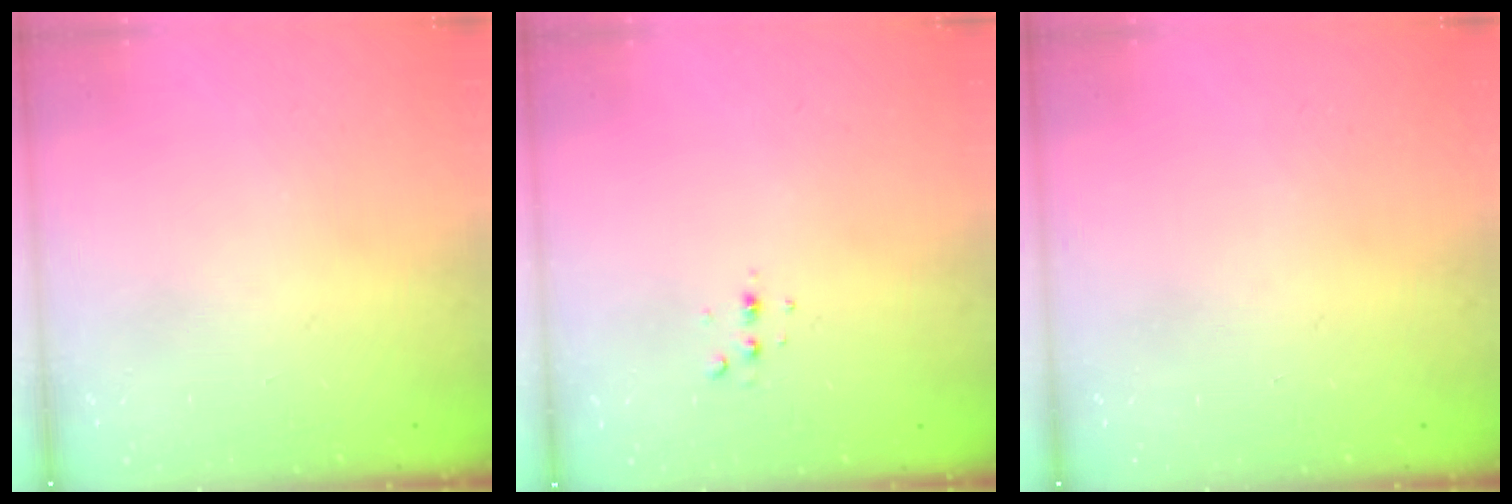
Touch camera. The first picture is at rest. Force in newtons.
{"total": 2.8, "press": 2.8, "slide": 0.7}
{"total": 0.0}